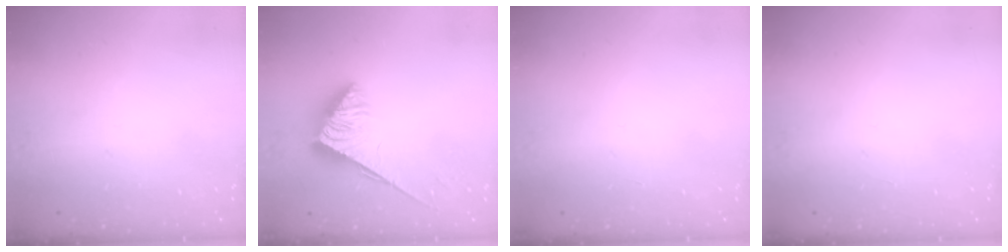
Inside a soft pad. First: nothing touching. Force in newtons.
{"total": 3.8, "press": 3.8, "slide": 0.6}
{"total": 0.0}
{"total": 0.0}